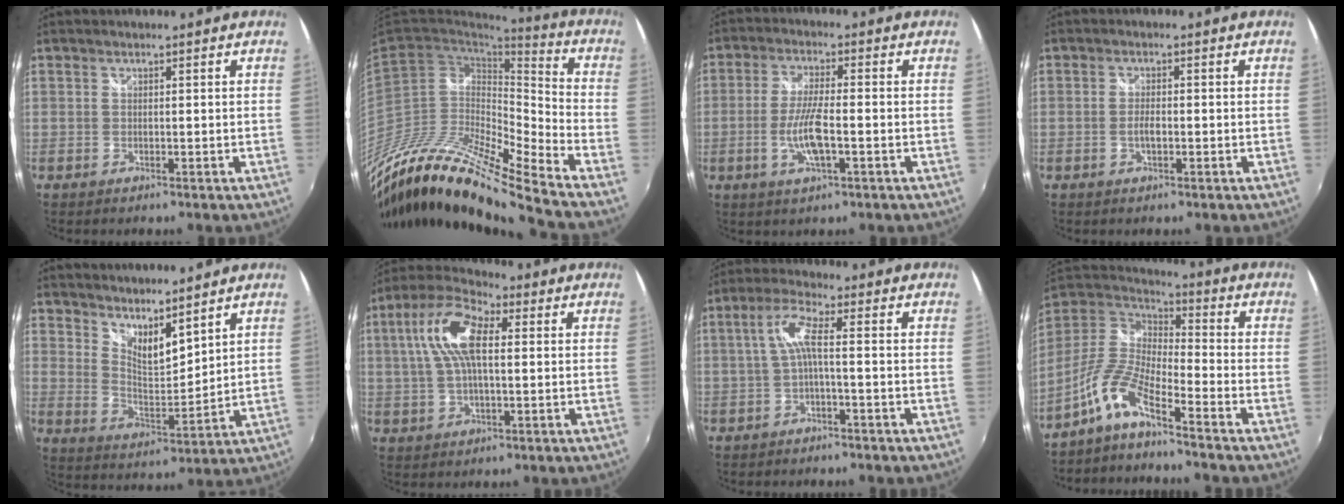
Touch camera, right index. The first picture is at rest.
{"total": 20.8, "force": [-16.4, 2.4, 12.7], "torque": [-0.227, -0.029, -0.314]}
{"total": 7.2, "force": [-2.2, 1.3, 6.7], "torque": [-0.140, -0.003, -0.042]}
{"total": 1.9, "force": [-0.6, 0.6, 1.7], "torque": [-0.038, 0.004, -0.011]}
{"total": 10.1, "force": [8.3, 2.4, 5.1], "torque": [-0.080, -0.008, 0.151]}
{"total": 12.1, "force": [2.4, 5.2, 10.6], "torque": [-0.214, 0.026, 0.037]}
{"total": 4.7, "force": [-1.2, 0.3, 4.6], "torque": [-0.103, 0.009, -0.022]}
{"total": 9.6, "force": [-6.8, 1.4, 6.6], "torque": [-0.147, 0.007, -0.146]}